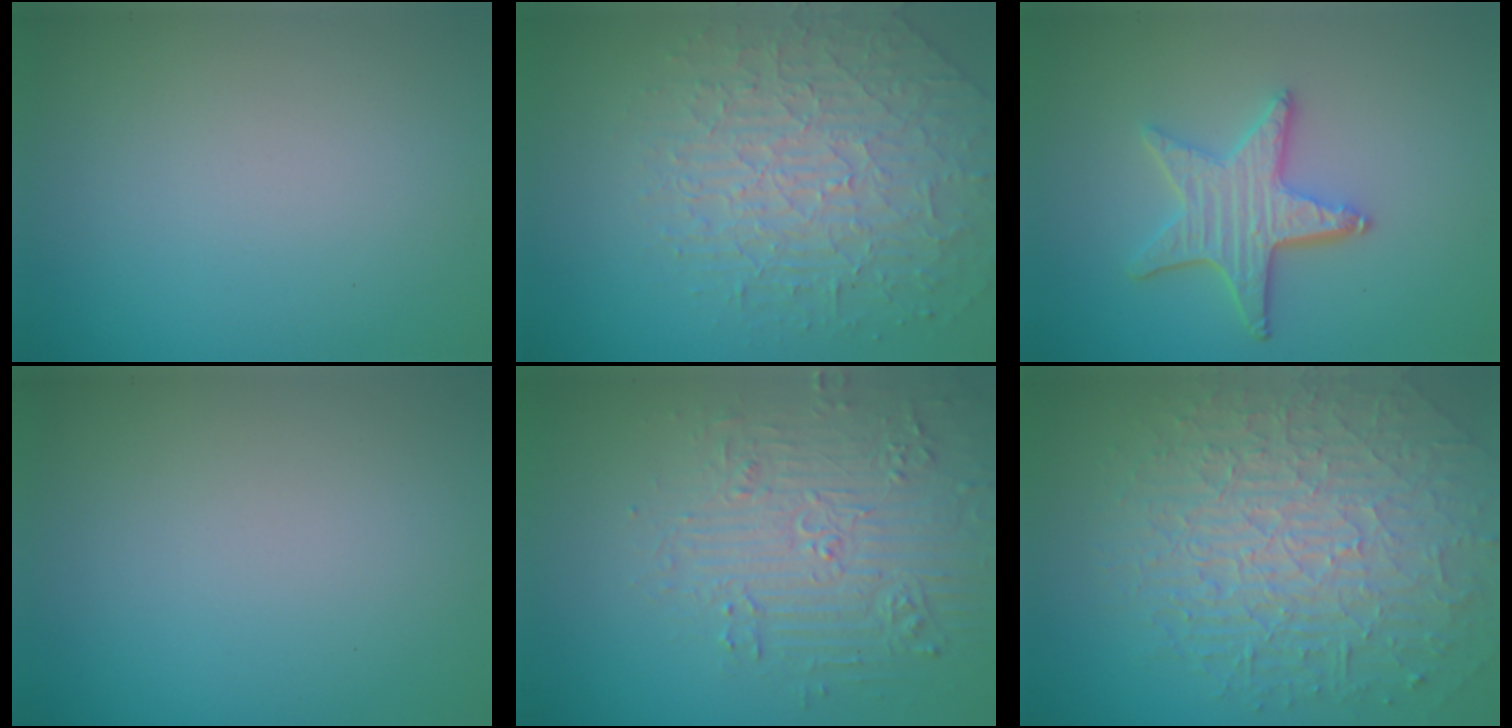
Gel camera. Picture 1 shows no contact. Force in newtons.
{"total": 4.4, "press": 4.3, "slide": 1.0}
{"total": 4.1, "press": 3.6, "slide": 2.0}
{"total": 0.0}
{"total": 4.6, "press": 4.6, "slide": 0.8}
{"total": 10.1, "press": 6.5, "slide": 7.7}